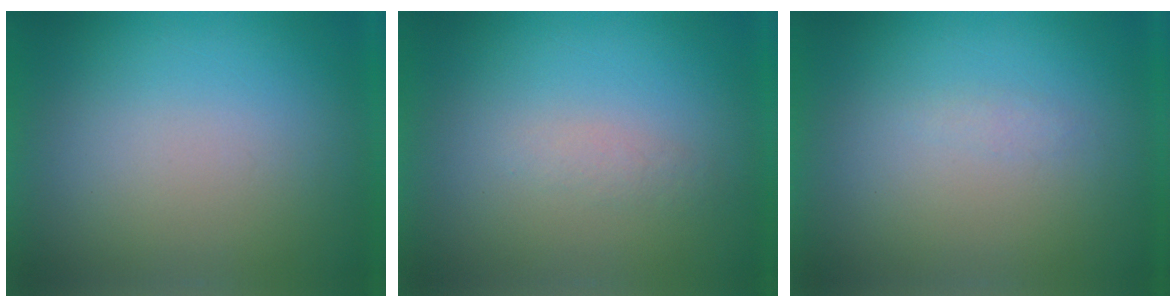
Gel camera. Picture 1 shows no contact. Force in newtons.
{"total": 1.3}
{"total": 1.0}